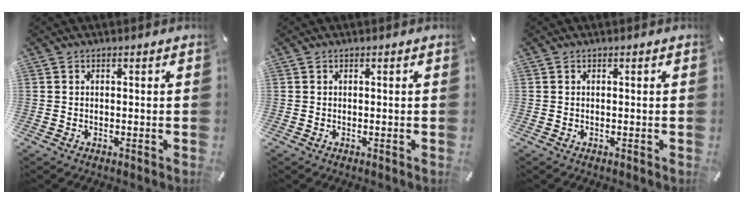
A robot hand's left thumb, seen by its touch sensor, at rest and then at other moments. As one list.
[{"total": 0.0}, {"total": 0.0}]